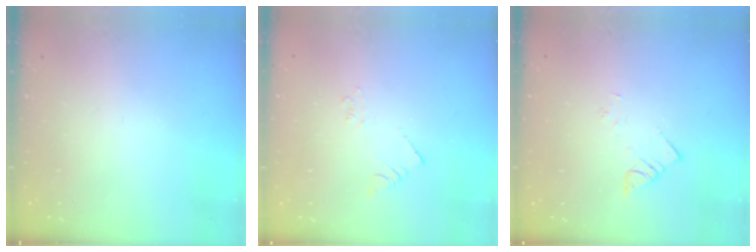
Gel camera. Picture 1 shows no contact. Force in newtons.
{"total": 2.1, "press": 2.1, "slide": 0.3}
{"total": 2.2, "press": 2.2, "slide": 0.2}